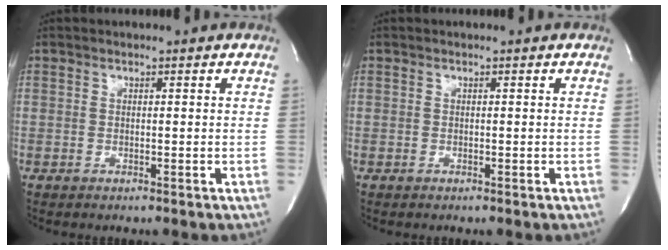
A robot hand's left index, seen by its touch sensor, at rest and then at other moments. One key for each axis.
{"total": 0.0}